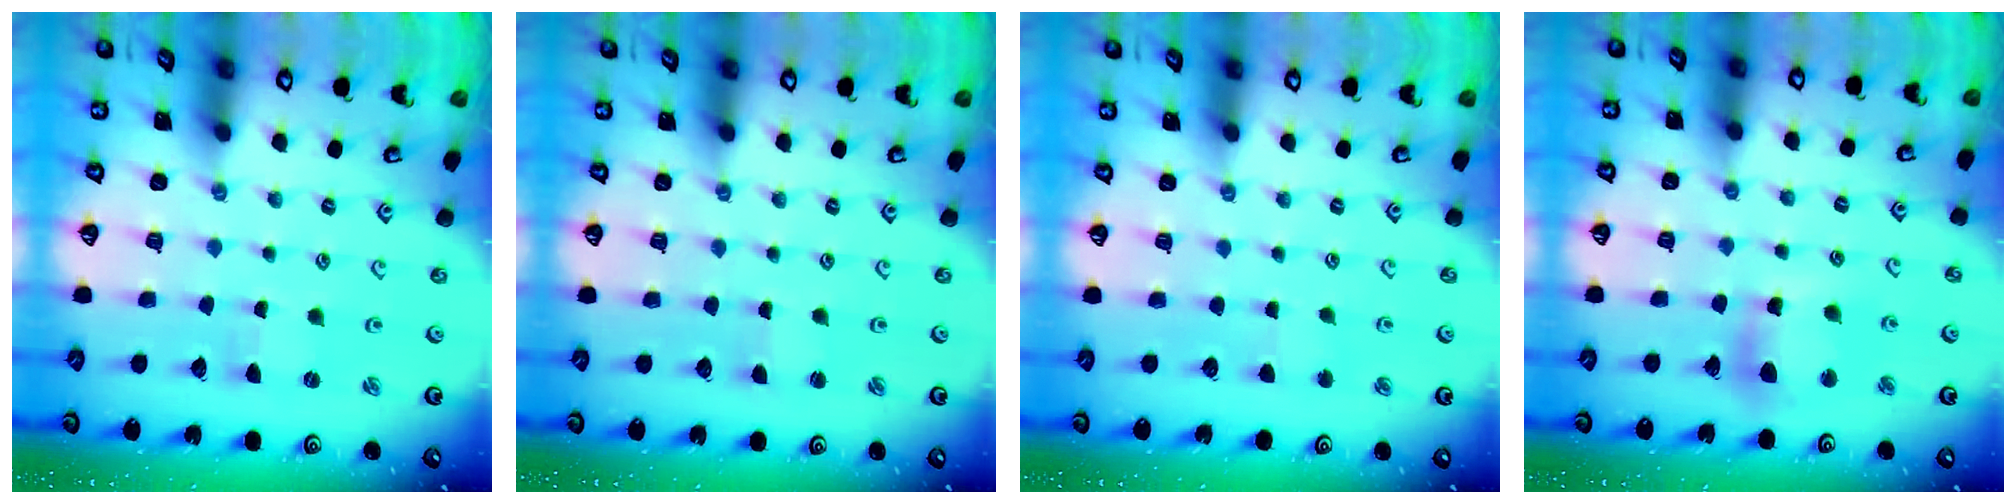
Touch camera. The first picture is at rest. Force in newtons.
{"total": 1.1, "press": 1.1, "slide": 0.2}
{"total": 2.2, "press": 2.2, "slide": 0.2}
{"total": 9.8, "press": 9.7, "slide": 1.0}